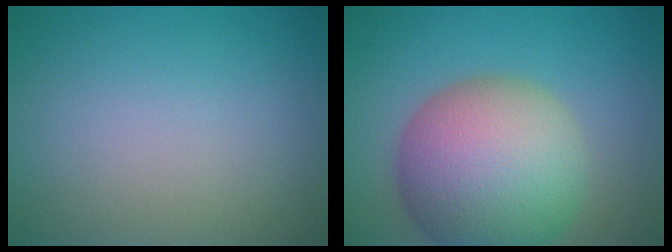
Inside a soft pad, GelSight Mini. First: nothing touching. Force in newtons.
{"total": 12.6, "press": 12.6, "slide": 0.5}